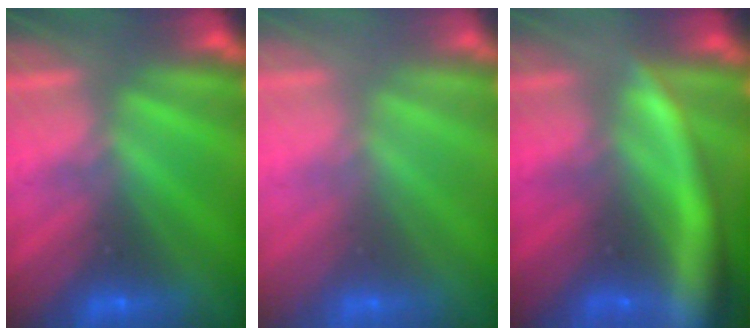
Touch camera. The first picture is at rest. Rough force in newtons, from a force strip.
{"total": 2.4}
{"total": 8.4}